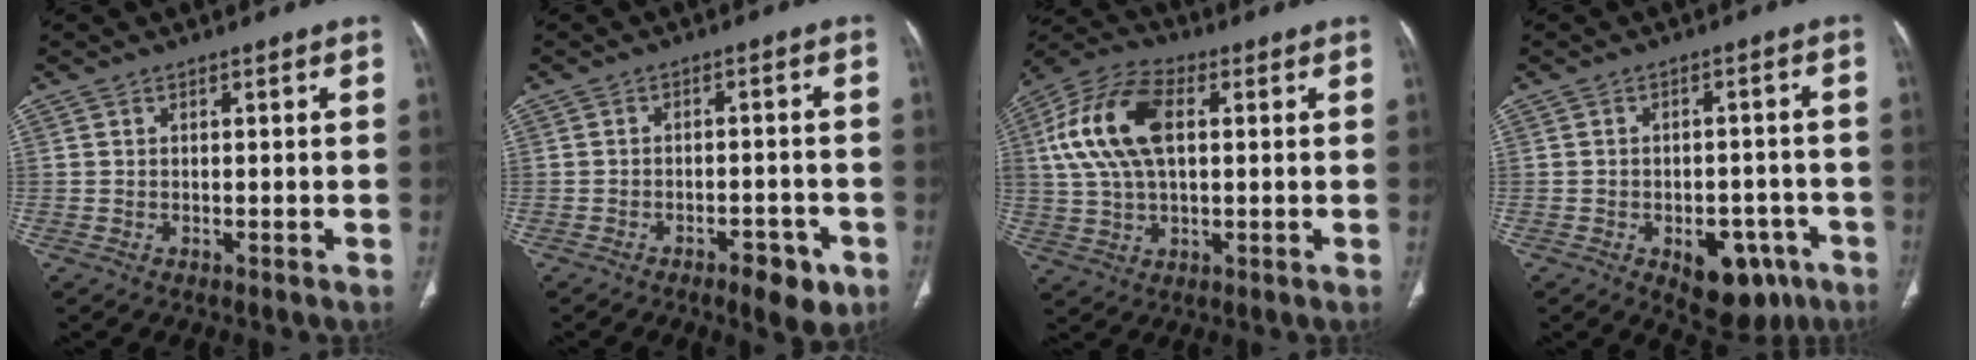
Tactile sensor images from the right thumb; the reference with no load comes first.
{"total": 6.3, "force": [-3.5, 2.7, 4.4], "torque": [-0.047, 0.016, -0.045]}
{"total": 15.8, "force": [3.1, 8.7, 12.8], "torque": [-0.266, 0.021, 0.056]}
{"total": 11.0, "force": [-5.3, 6.4, 7.1], "torque": [-0.057, 0.027, -0.060]}